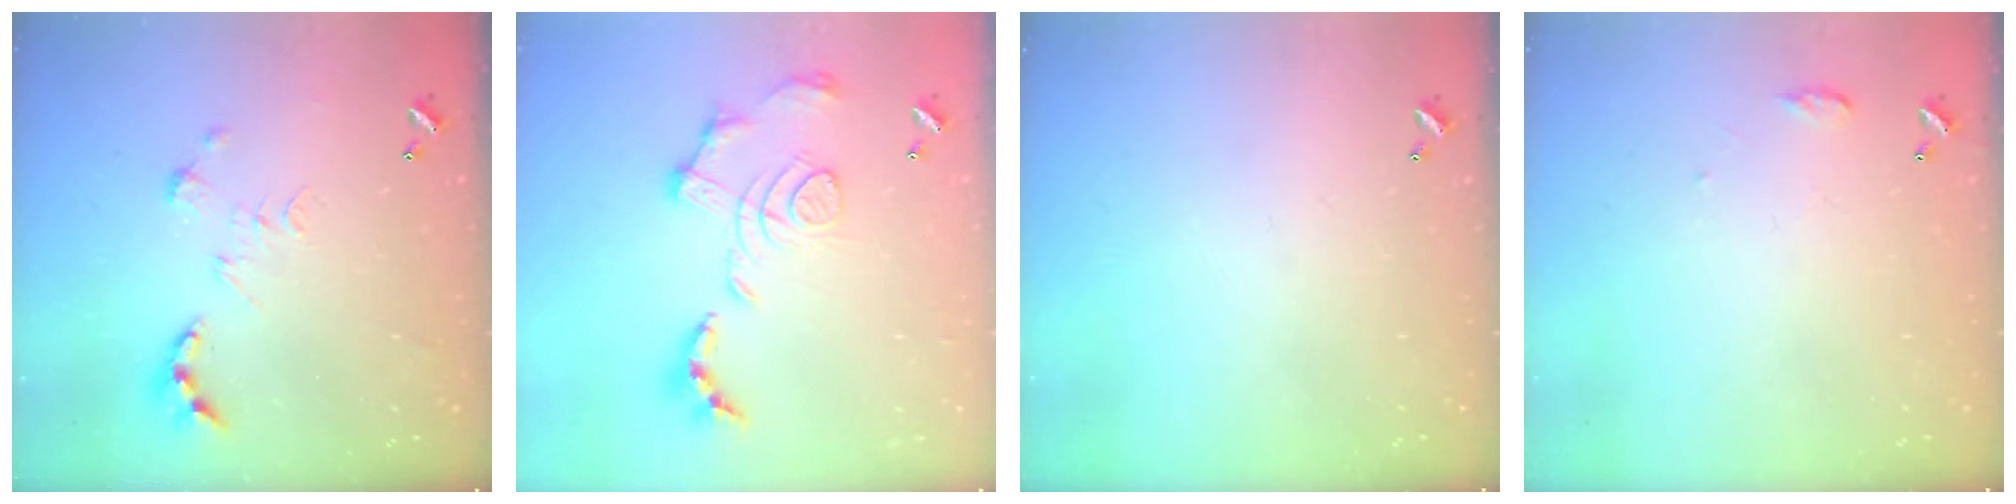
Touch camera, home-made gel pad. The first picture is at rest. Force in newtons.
{"total": 1.7, "press": 1.1, "slide": 1.3}
{"total": 0.0}
{"total": 5.9, "press": 5.8, "slide": 0.7}